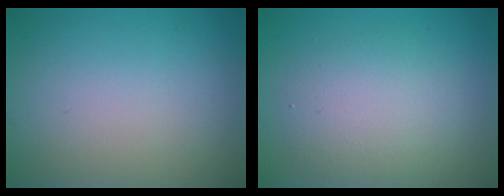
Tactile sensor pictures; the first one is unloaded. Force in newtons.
{"total": 4.1, "press": 4.1, "slide": 0.3}